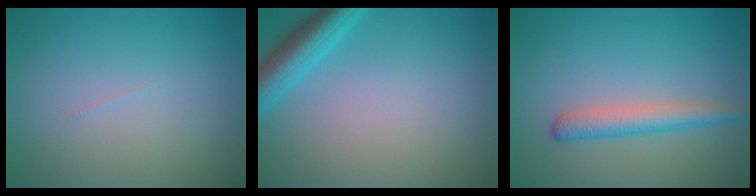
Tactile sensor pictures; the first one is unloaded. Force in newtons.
{"total": 4.0, "press": 4.0, "slide": 0.2}
{"total": 2.8, "press": 2.8, "slide": 0.1}